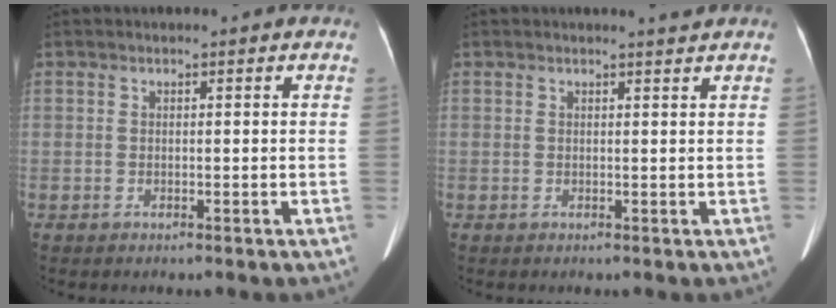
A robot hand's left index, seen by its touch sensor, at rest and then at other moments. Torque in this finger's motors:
{"motor_torque": [0.13, -0.22, -0.04, 0.03]}